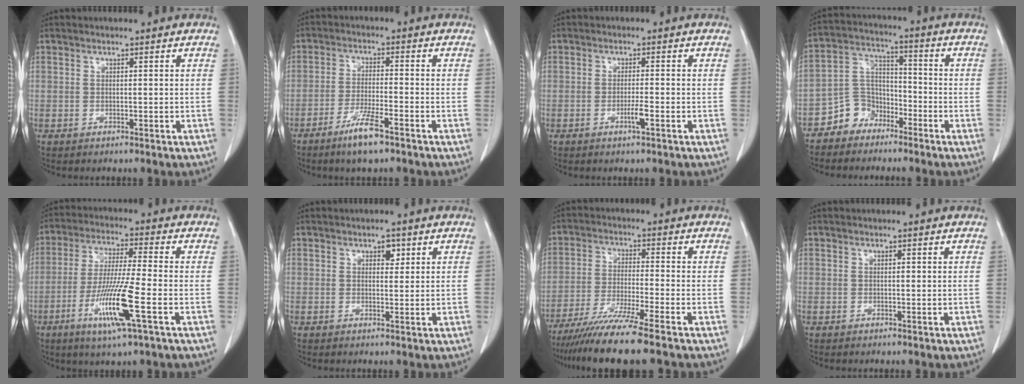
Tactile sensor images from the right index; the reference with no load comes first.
{"total": 6.3, "force": [-4.3, 0.6, 4.7], "torque": [-0.094, -0.010, -0.078]}
{"total": 2.3, "force": [-1.0, 0.0, 2.1], "torque": [-0.038, -0.002, -0.018]}
{"total": 7.0, "force": [-4.9, 4.9, 1.1], "torque": [-0.019, 0.026, -0.093]}
{"total": 11.8, "force": [-4.4, -0.1, 11.0], "torque": [-0.216, -0.021, -0.084]}
{"total": 1.8, "force": [0.9, 1.0, 1.1], "torque": [-0.013, 0.000, 0.013]}
{"total": 10.4, "force": [-8.2, -1.5, 6.2], "torque": [-0.101, -0.035, -0.140]}
{"total": 0.0}